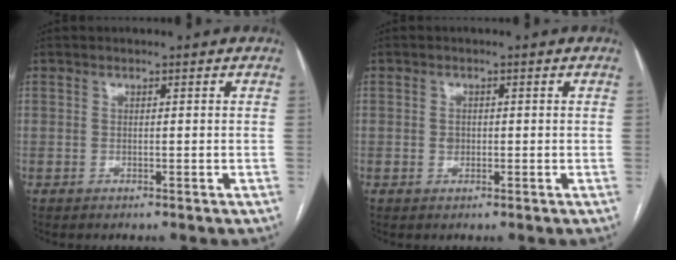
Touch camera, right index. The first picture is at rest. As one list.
[{"total": 1.4, "force": [-0.1, 1.1, 0.7], "torque": [-0.013, 0.002, 0.001]}]